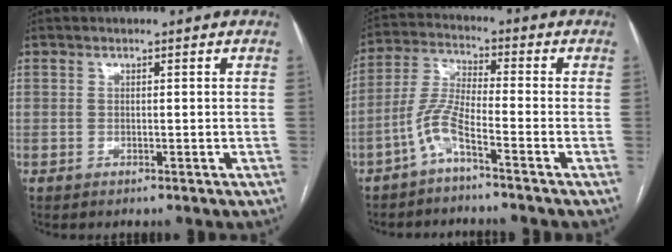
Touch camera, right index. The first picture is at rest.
{"total": 5.9, "force": [-3.7, 0.2, 4.6], "torque": [-0.111, 0.007, -0.081]}